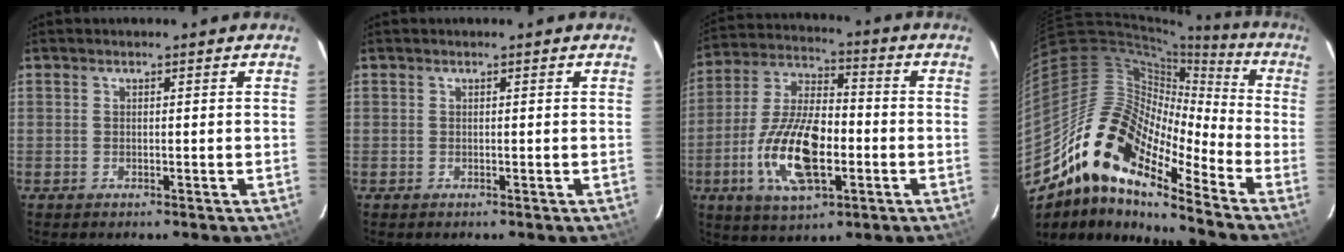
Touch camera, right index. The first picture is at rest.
{"total": 0.0}
{"total": 16.8, "force": [-4.8, 7.3, 14.4], "torque": [-0.300, -0.006, -0.089]}
{"total": 17.9, "force": [-12.5, 5.2, 11.7], "torque": [-0.183, -0.011, -0.252]}